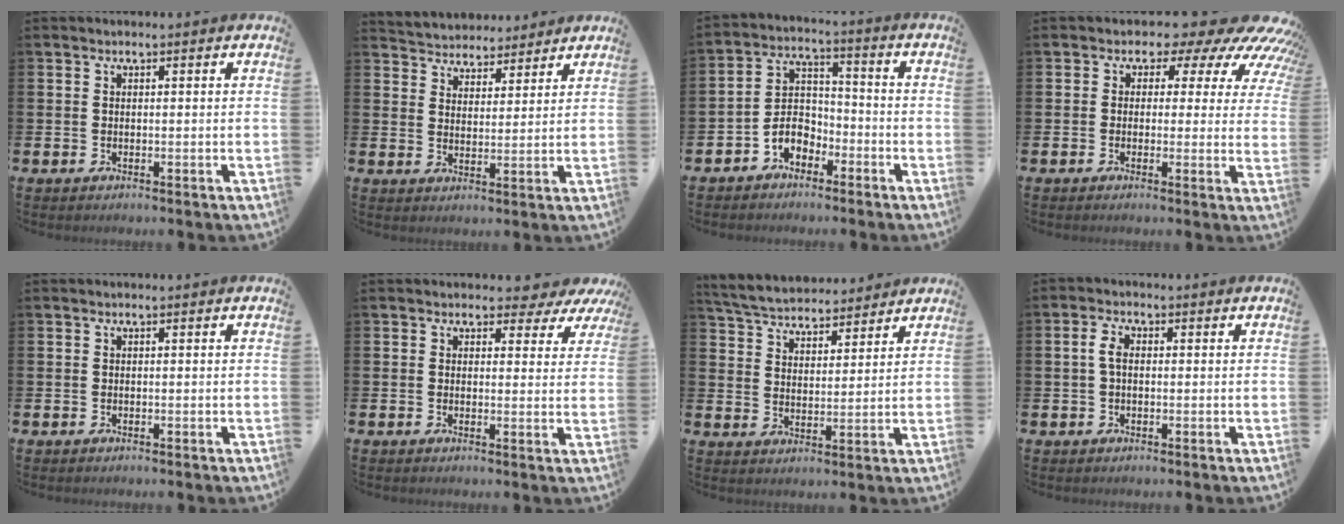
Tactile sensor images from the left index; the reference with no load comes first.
{"total": 4.4, "force": [4.1, 1.2, -0.7], "torque": [-0.014, -0.025, 0.074]}
{"total": 5.0, "force": [-3.1, 3.3, 1.9], "torque": [-0.052, 0.006, -0.064]}
{"total": 4.9, "force": [3.5, 3.0, 1.6], "torque": [-0.037, -0.045, 0.044]}
{"total": 0.0}
{"total": 2.7, "force": [2.2, 1.4, 0.5], "torque": [-0.003, -0.017, 0.032]}
{"total": 5.5, "force": [5.3, 1.2, 0.3], "torque": [-0.034, -0.030, 0.094]}
{"total": 2.8, "force": [0.3, 1.8, 2.2], "torque": [-0.045, 0.010, 0.002]}